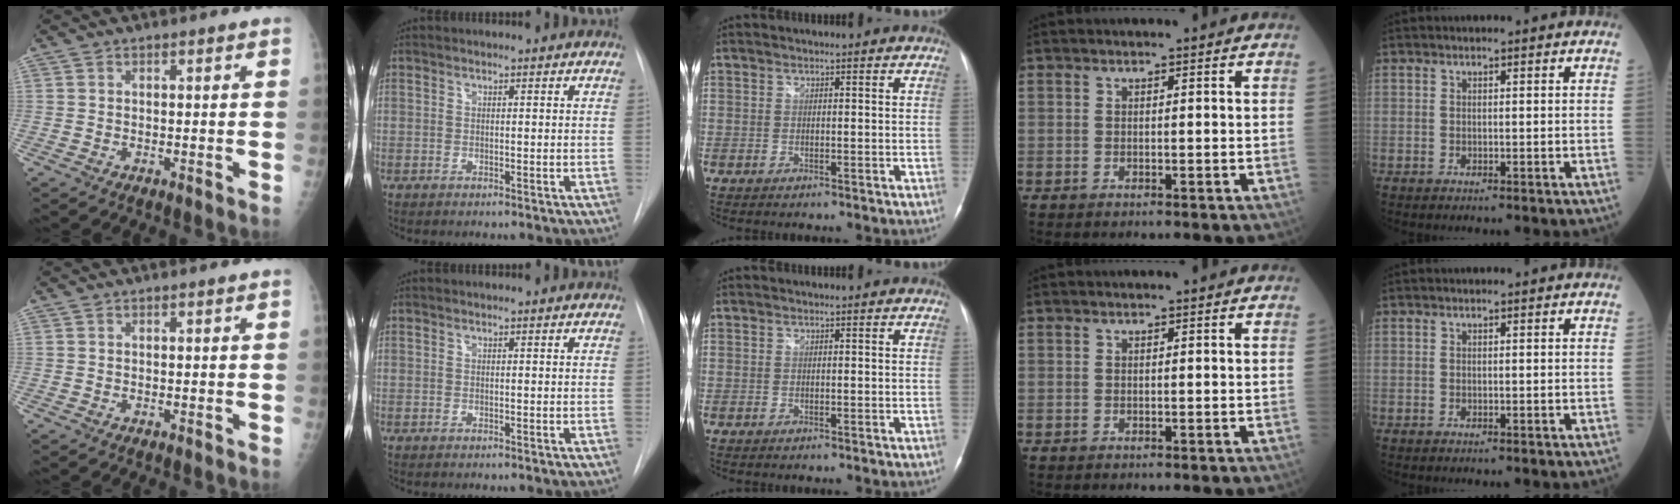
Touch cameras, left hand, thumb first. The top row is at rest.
{}